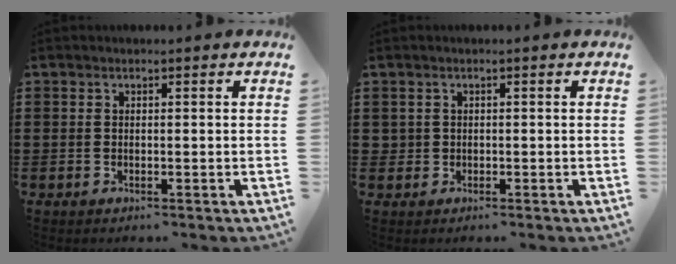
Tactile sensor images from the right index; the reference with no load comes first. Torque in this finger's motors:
{"motor_torque": [0.57, 0.11, 0.03, -0.01]}